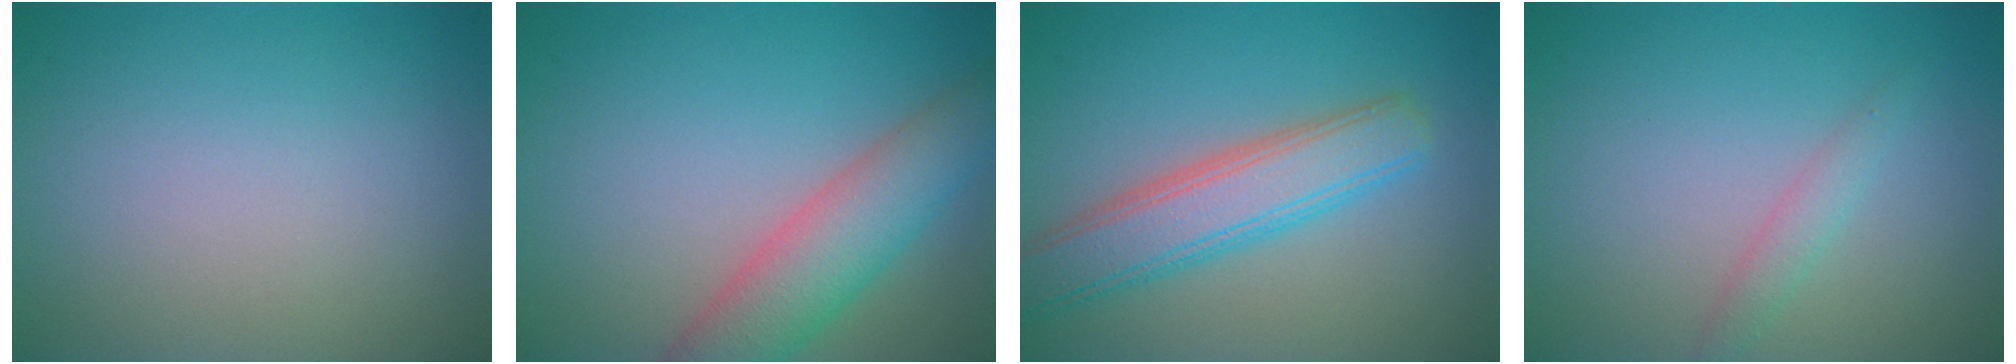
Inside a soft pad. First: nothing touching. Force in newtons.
{"total": 5.8, "press": 5.8, "slide": 0.5}
{"total": 5.5, "press": 5.5, "slide": 0.2}
{"total": 1.4, "press": 1.4, "slide": 0.1}